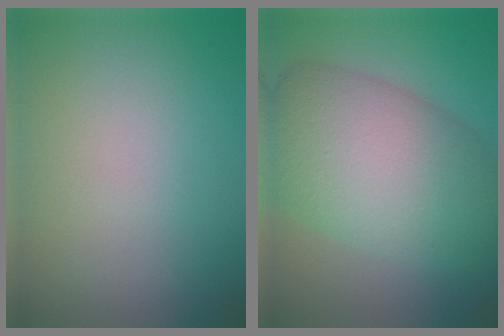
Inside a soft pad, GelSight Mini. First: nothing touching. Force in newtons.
{"total": 10.6, "press": 10.6, "slide": 0.1}